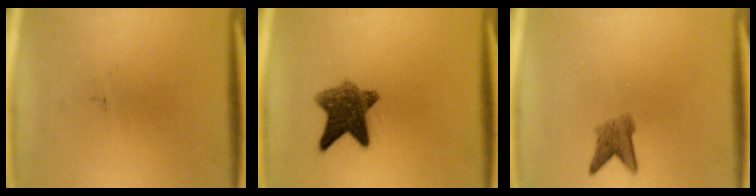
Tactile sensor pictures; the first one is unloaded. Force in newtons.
{"total": 7.9}
{"total": 3.0}